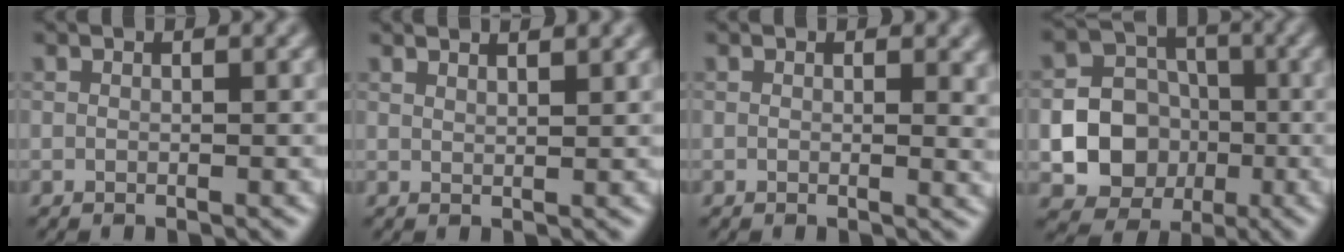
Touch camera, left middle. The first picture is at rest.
{"total": 2.6, "force": [2.1, 0.9, 1.4], "torque": [0.003, 0.008, 0.005]}
{"total": 1.9, "force": [0.2, 0.8, 1.8], "torque": [-0.019, -0.006, 0.005]}
{"total": 10.8, "force": [-2.5, 9.9, 3.4], "torque": [-0.049, -0.016, -0.057]}